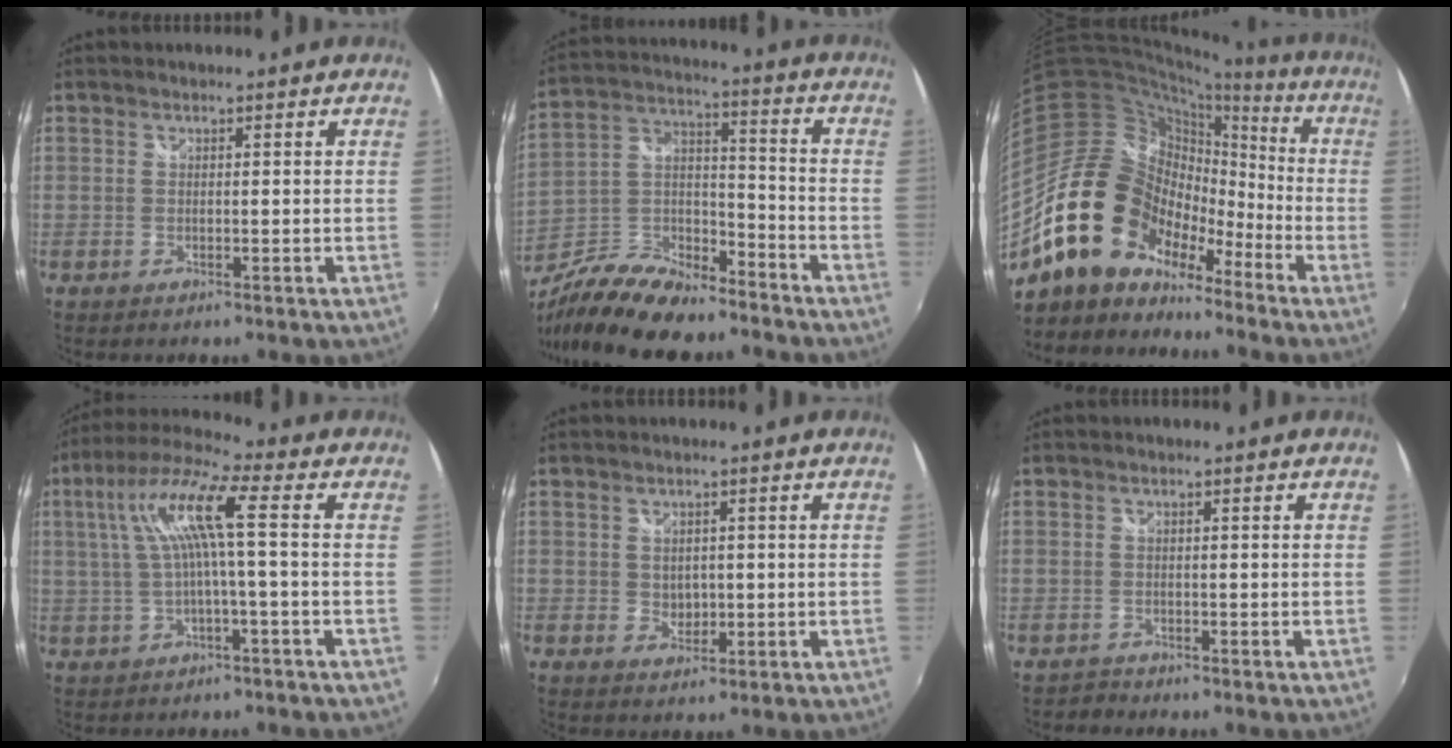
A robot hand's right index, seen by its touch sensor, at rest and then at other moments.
{"total": 18.0, "force": [-13.4, 6.8, 10.0], "torque": [-0.214, -0.004, -0.239]}
{"total": 18.9, "force": [-11.8, 12.8, 7.3], "torque": [-0.150, 0.023, -0.212]}
{"total": 9.7, "force": [0.9, 0.7, 9.7], "torque": [-0.191, 0.017, 0.023]}
{"total": 3.1, "force": [0.2, 2.5, 1.7], "torque": [-0.025, 0.000, 0.005]}
{"total": 1.3, "force": [-1.0, 0.7, -0.4], "torque": [0.004, 0.005, -0.018]}